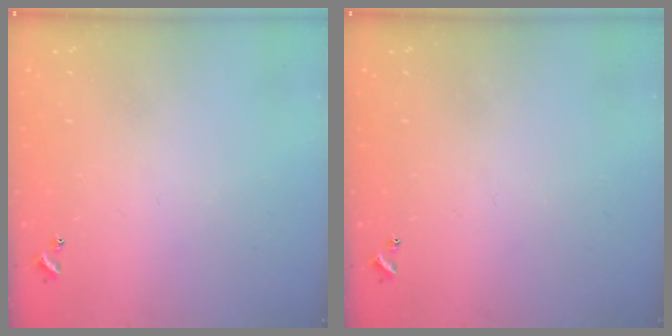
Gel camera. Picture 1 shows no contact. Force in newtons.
{"total": 0.0}